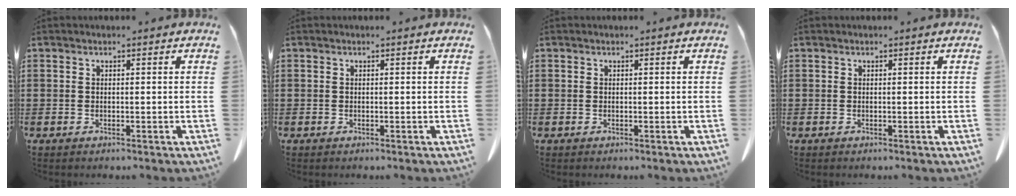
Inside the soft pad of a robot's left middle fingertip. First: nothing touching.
{"total": 0.0}
{"total": 0.0}
{"total": 0.0}